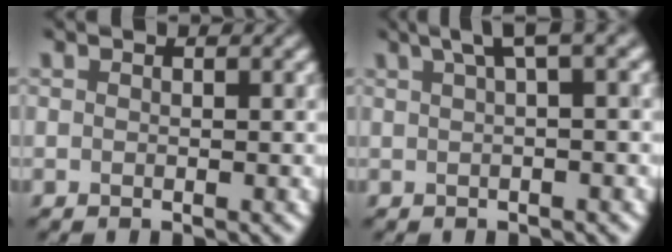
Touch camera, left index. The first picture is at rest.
{"total": 3.3, "force": [1.5, 0.4, 2.9], "torque": [-0.032, 0.017, 0.027]}